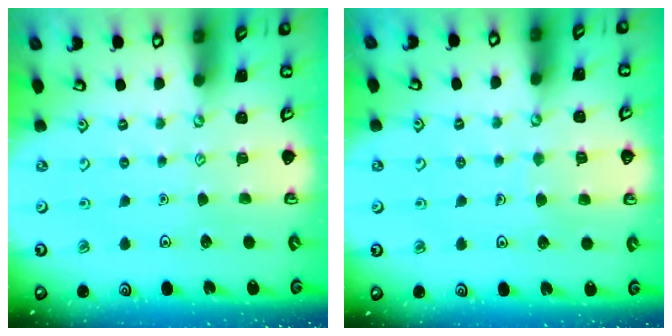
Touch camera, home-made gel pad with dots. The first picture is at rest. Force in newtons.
{"total": 4.7, "press": 4.6, "slide": 0.4}